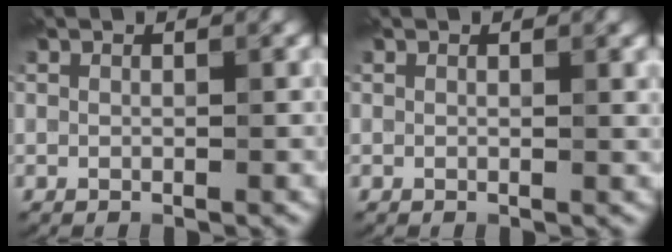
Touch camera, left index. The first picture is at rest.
{"total": 0.6, "force": [0.3, 0.1, 0.4], "torque": [-0.002, 0.000, 0.004]}